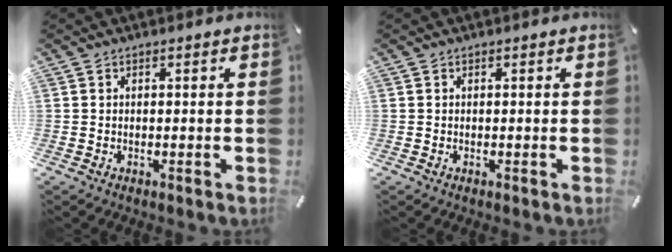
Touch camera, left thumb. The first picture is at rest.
{"total": 0.0}